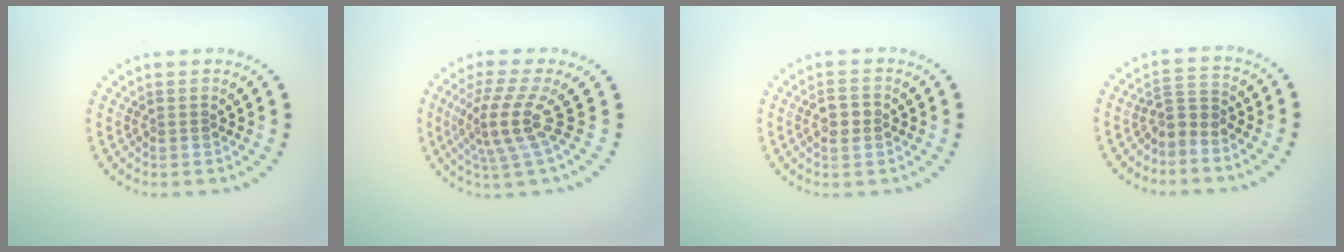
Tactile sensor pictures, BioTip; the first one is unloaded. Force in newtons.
{"total": 4.1, "press": 2.8, "slide": 3.0}
{"total": 2.0, "press": 1.9, "slide": 0.3}
{"total": 2.3, "press": 1.5, "slide": 1.7}